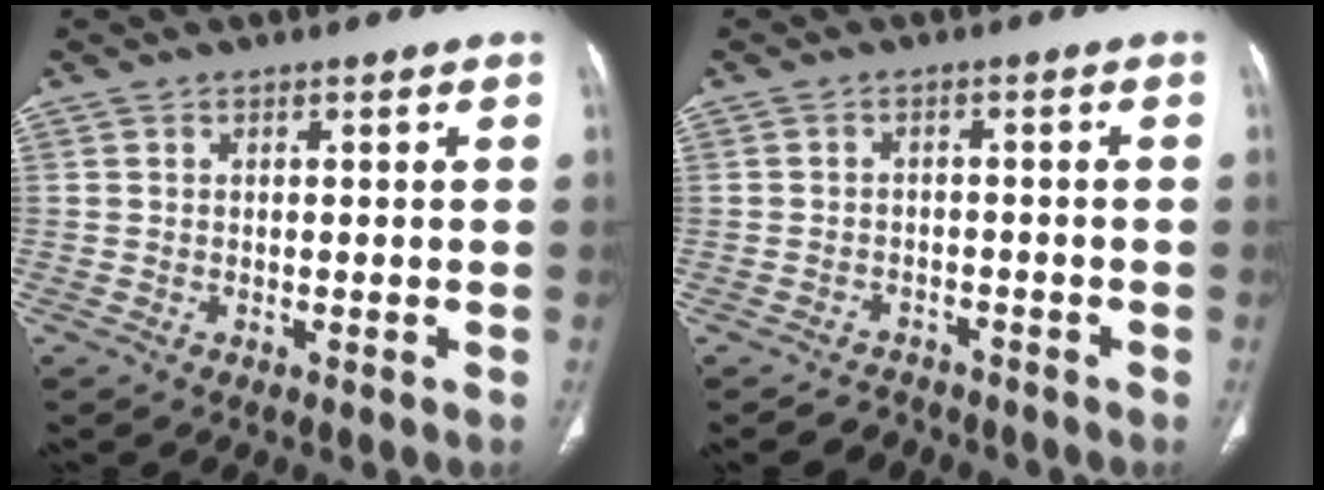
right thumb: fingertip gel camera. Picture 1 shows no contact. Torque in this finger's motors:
{"motor_torque": [4.50, 0.50, 0.05, -0.96, 0.03]}